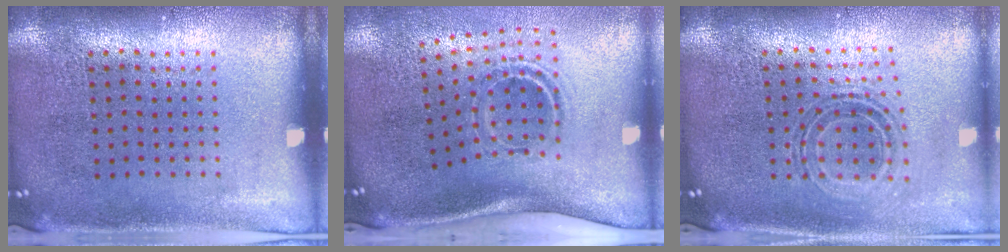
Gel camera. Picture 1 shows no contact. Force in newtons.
{"total": 2.2, "press": 1.2, "slide": 1.8}
{"total": 0.7, "press": 0.7, "slide": 0.2}